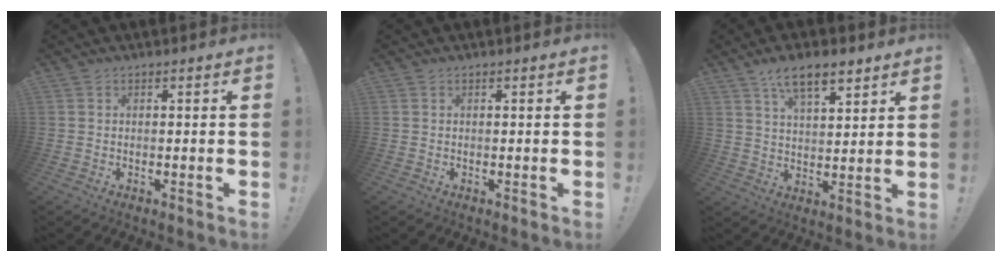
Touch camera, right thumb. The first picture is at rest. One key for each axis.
{"total": 0.0}
{"total": 9.9, "fx": 6.5, "fy": 3.7, "fz": 6.5, "tx": -0.097, "ty": -0.028, "tz": 0.116}